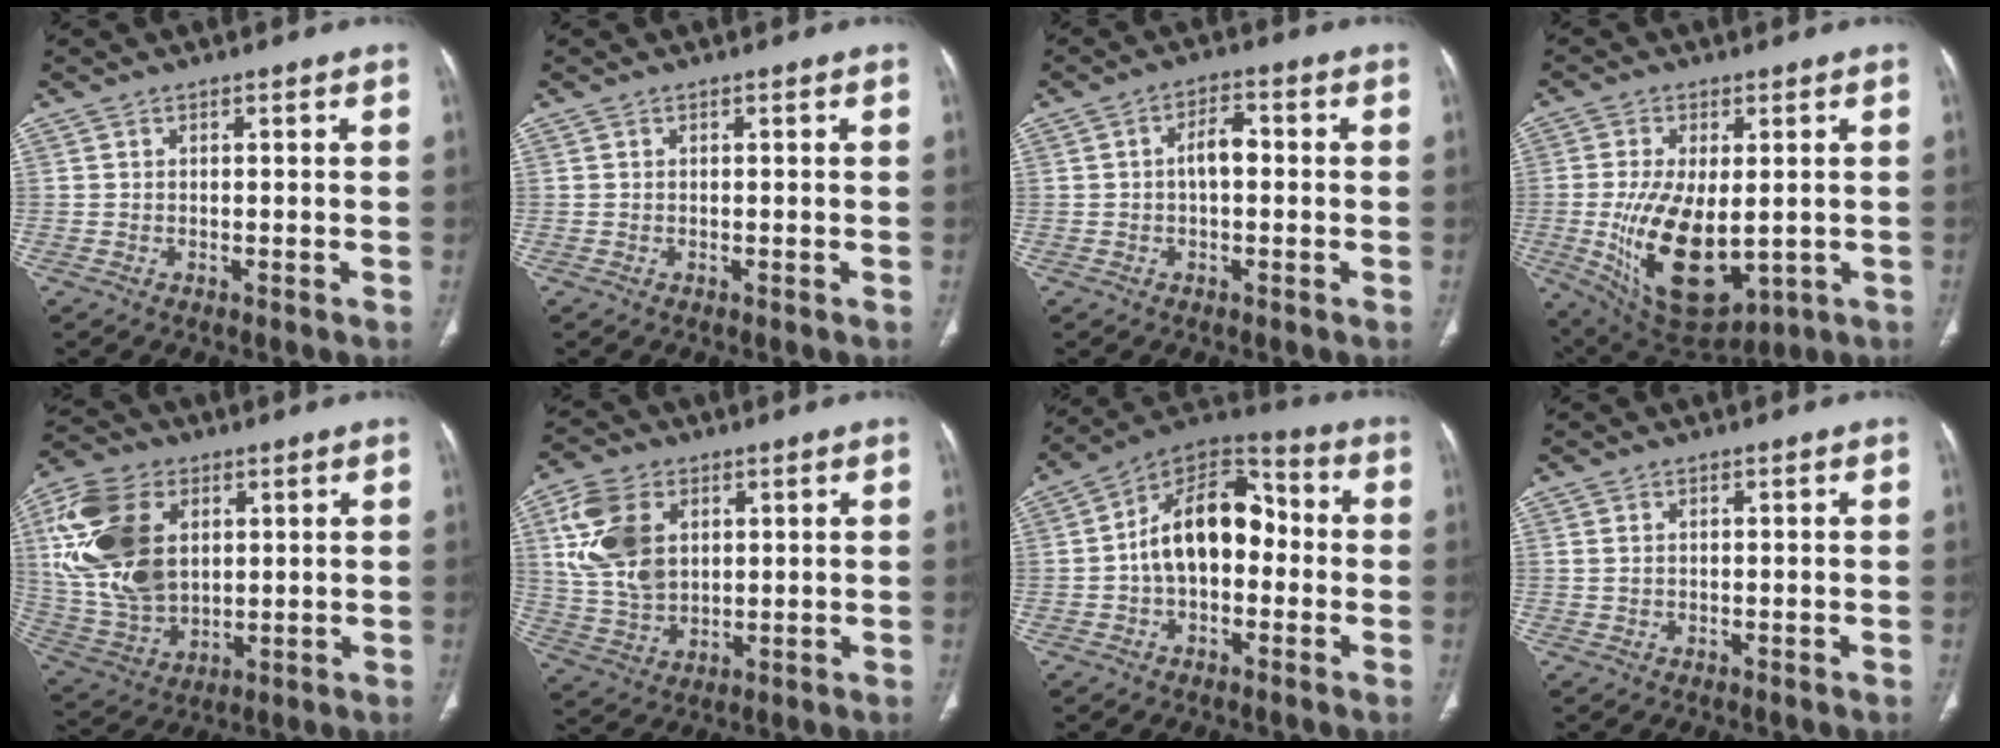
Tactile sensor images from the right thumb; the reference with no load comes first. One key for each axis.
{"total": 0.0}
{"total": 4.5, "fx": -0.1, "fy": 2.4, "fz": 3.8, "tx": -0.057, "ty": 0.015, "tz": -0.007}
{"total": 17.0, "fx": -2.1, "fy": 8.7, "fz": 14.4, "tx": -0.253, "ty": -0.023, "tz": -0.006}
{"total": 20.1, "fx": 4.9, "fy": 13.4, "fz": 14.2, "tx": -0.286, "ty": -0.009, "tz": 0.102}
{"total": 13.3, "fx": 3.9, "fy": 9.1, "fz": 9.0, "tx": -0.169, "ty": -0.007, "tz": 0.082}
{"total": 15.4, "fx": -0.6, "fy": 9.7, "fz": 11.9, "tx": -0.166, "ty": 0.047, "tz": -0.023}
{"total": 0.7, "fx": 0.2, "fy": 0.4, "fz": 0.5, "tx": -0.016, "ty": 0.005, "tz": 0.009}